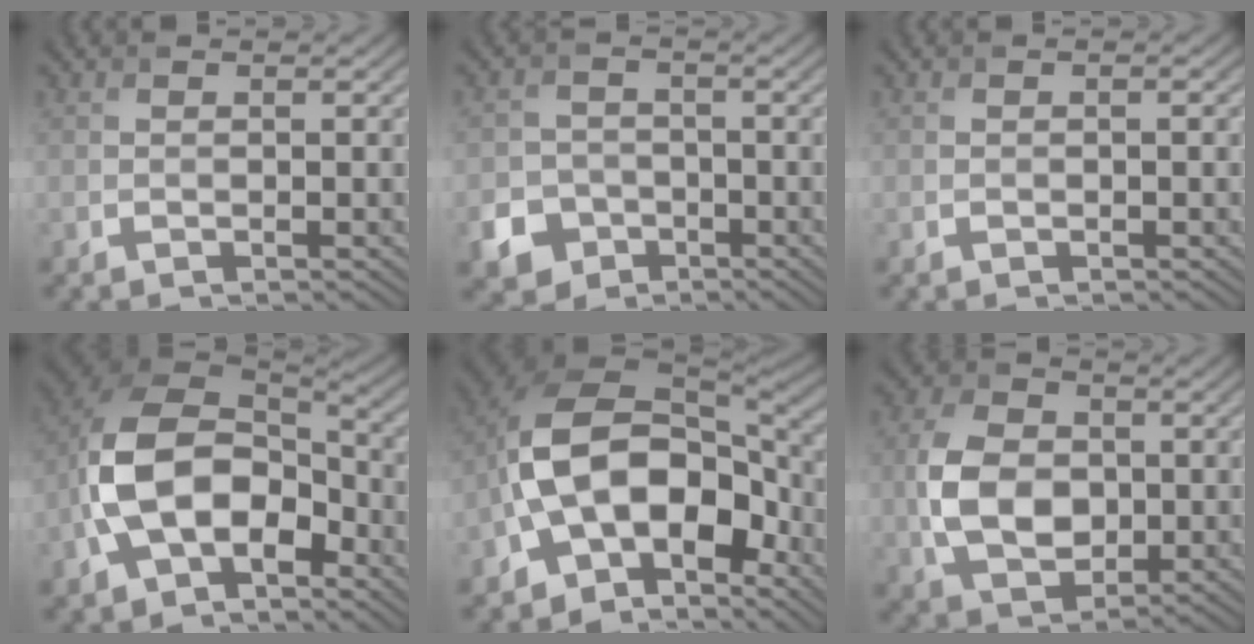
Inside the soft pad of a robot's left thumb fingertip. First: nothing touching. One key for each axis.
{"total": 7.0, "fx": -3.8, "fy": 5.6, "fz": 1.8, "tx": -0.031, "ty": -0.019, "tz": -0.088}
{"total": 0.6, "fx": -0.4, "fy": 0.1, "fz": 0.5, "tx": -0.006, "ty": 0.001, "tz": -0.007}
{"total": 13.7, "fx": -4.4, "fy": 8.7, "fz": 9.6, "tx": -0.213, "ty": -0.009, "tz": -0.095}
{"total": 15.2, "fx": -4.6, "fy": 9.5, "fz": 10.9, "tx": -0.211, "ty": -0.021, "tz": -0.090}
{"total": 9.3, "fx": -0.7, "fy": 6.5, "fz": 6.5, "tx": -0.149, "ty": 0.000, "tz": -0.020}